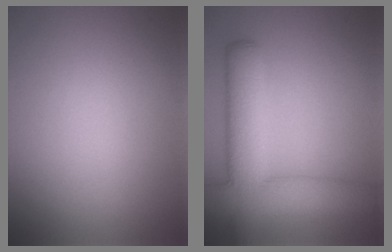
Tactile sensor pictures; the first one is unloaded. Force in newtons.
{"total": 8.4, "press": 8.3, "slide": 0.6}